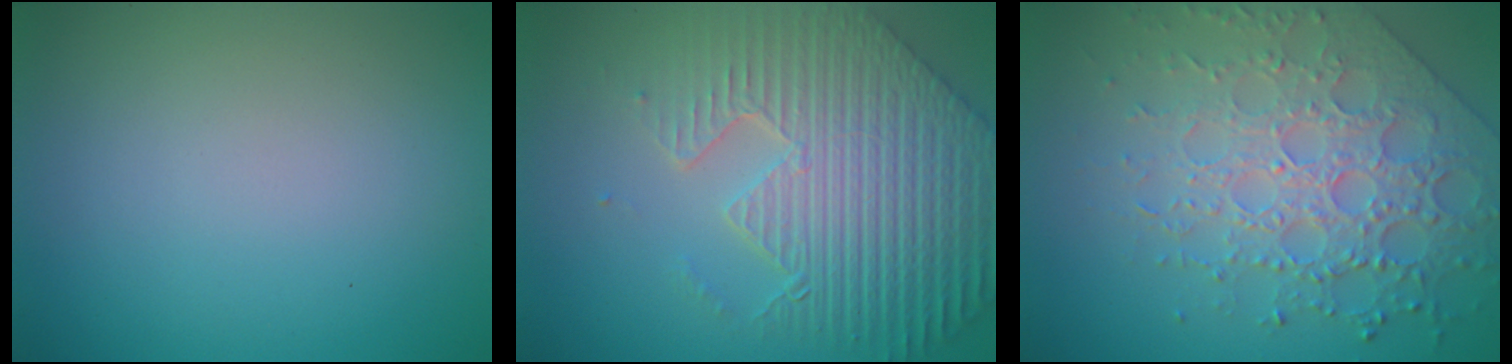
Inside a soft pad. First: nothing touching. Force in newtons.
{"total": 9.3, "press": 6.4, "slide": 6.7}
{"total": 7.0, "press": 5.5, "slide": 4.3}